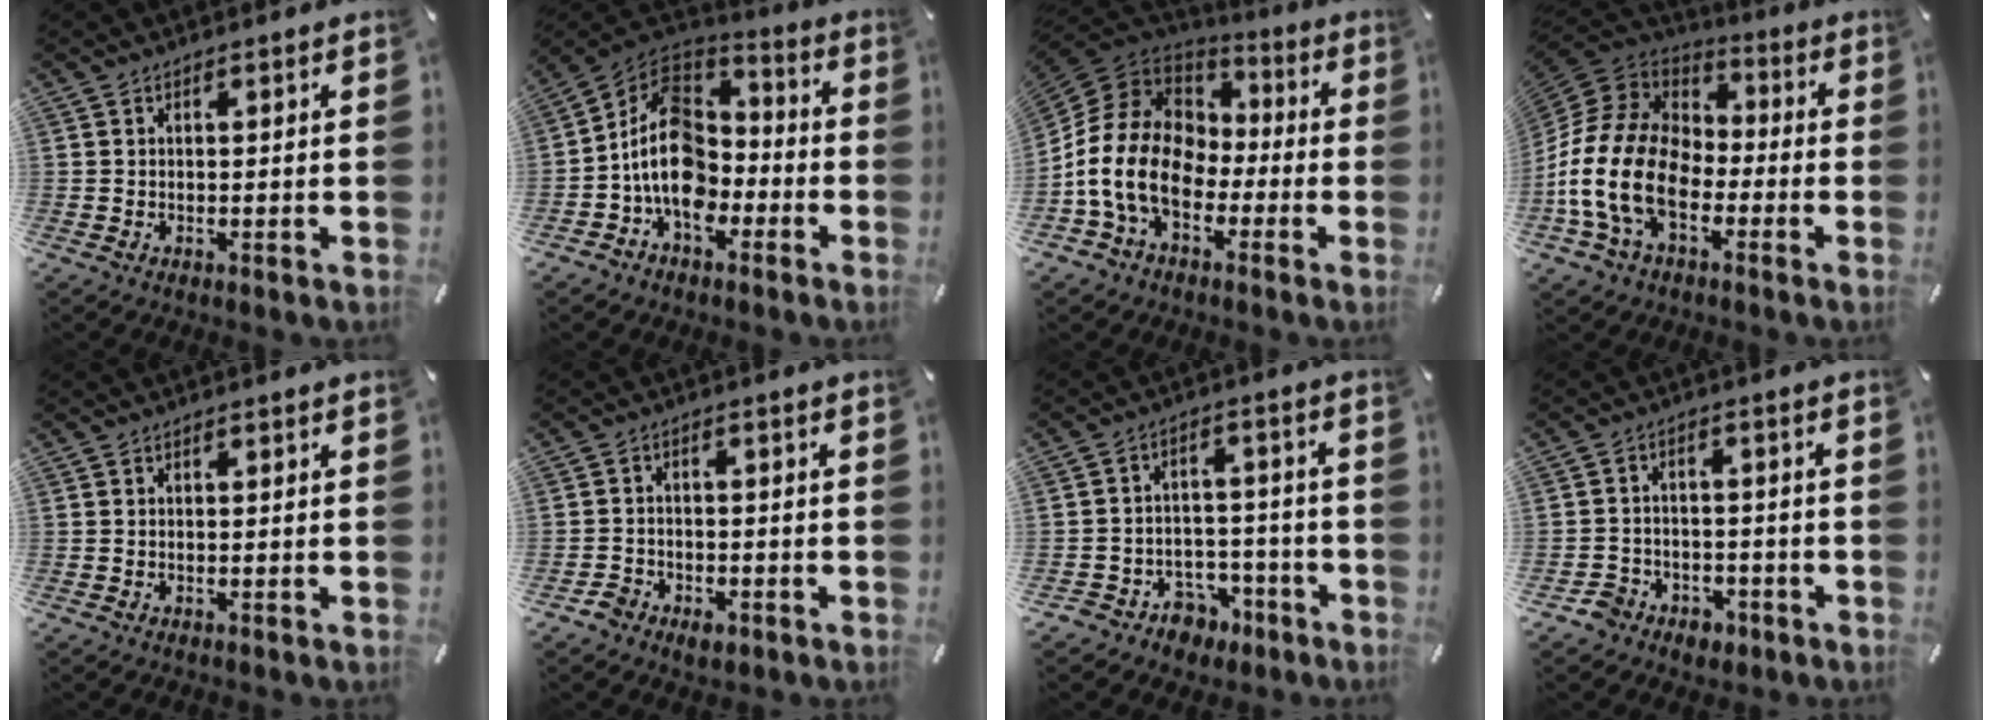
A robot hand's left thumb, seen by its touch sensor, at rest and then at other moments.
{"total": 15.2, "force": [-4.8, 11.2, 9.0], "torque": [-0.174, 0.026, -0.091]}
{"total": 16.2, "force": [-4.5, 12.3, 9.6], "torque": [-0.215, 0.017, -0.078]}
{"total": 18.2, "force": [-7.1, 12.2, 11.5], "torque": [-0.260, 0.022, -0.128]}
{"total": 0.0}
{"total": 3.8, "force": [-2.5, 2.7, 1.0], "torque": [-0.020, 0.009, -0.048]}
{"total": 6.9, "force": [-2.9, 6.1, 1.4], "torque": [-0.023, 0.023, -0.043]}
{"total": 5.0, "force": [-2.8, 4.0, 1.0], "torque": [-0.020, 0.014, -0.051]}